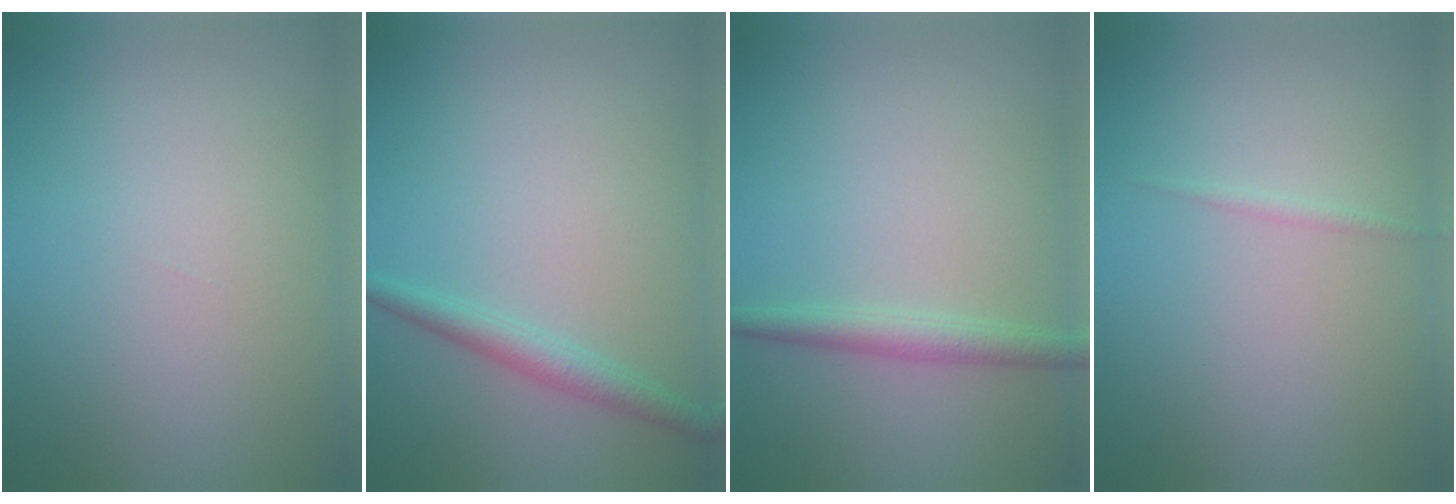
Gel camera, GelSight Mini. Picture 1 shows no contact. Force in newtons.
{"total": 2.1, "press": 2.1, "slide": 0.1}
{"total": 2.2, "press": 2.2, "slide": 0.1}
{"total": 0.6, "press": 0.6, "slide": 0.0}